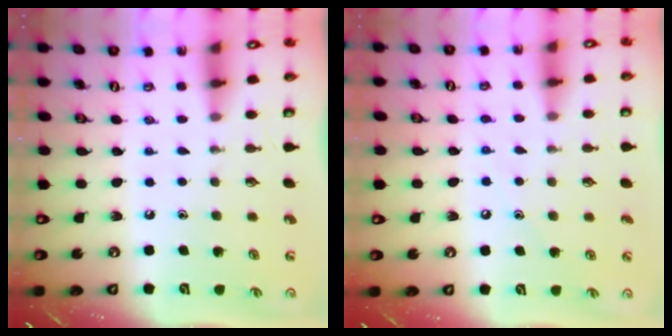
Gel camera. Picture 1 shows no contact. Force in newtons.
{"total": 5.2, "press": 5.1, "slide": 0.6}